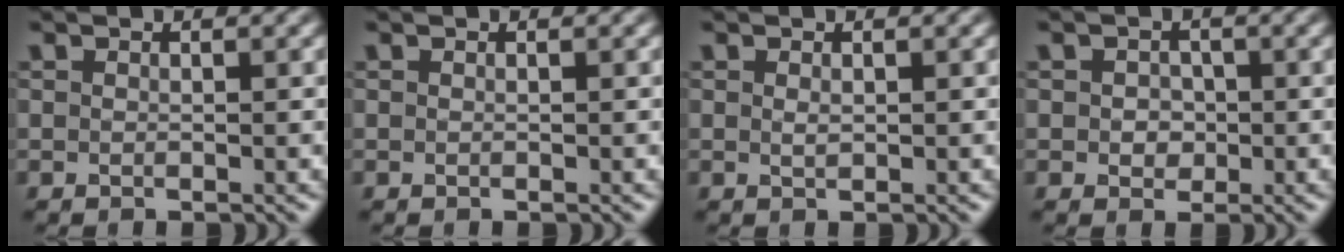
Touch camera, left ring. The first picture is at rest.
{"total": 0.0}
{"total": 0.6, "force": [0.1, 0.3, 0.5], "torque": [-0.011, -0.001, 0.003]}
{"total": 1.7, "force": [0.0, 1.4, 0.9], "torque": [-0.014, -0.002, -0.004]}